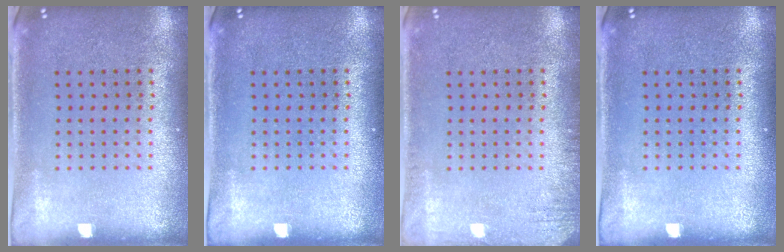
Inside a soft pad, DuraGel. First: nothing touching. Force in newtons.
{"total": 0.0}
{"total": 1.5, "press": 1.5, "slide": 0.2}
{"total": 0.0}